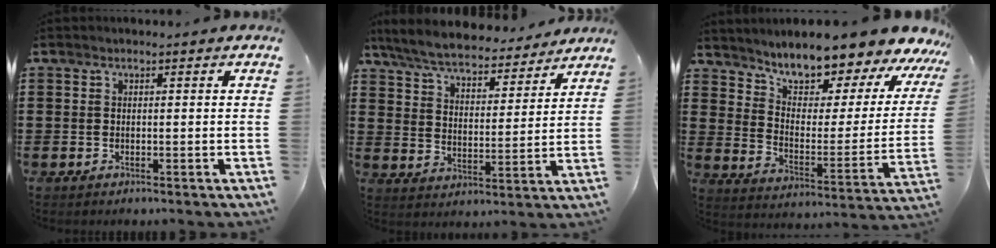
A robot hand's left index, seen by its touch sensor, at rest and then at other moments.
{"total": 6.5, "force": [6.2, 0.7, 1.9], "torque": [-0.067, -0.038, 0.107]}
{"total": 8.4, "force": [8.0, 1.2, 2.1], "torque": [-0.066, -0.073, 0.136]}